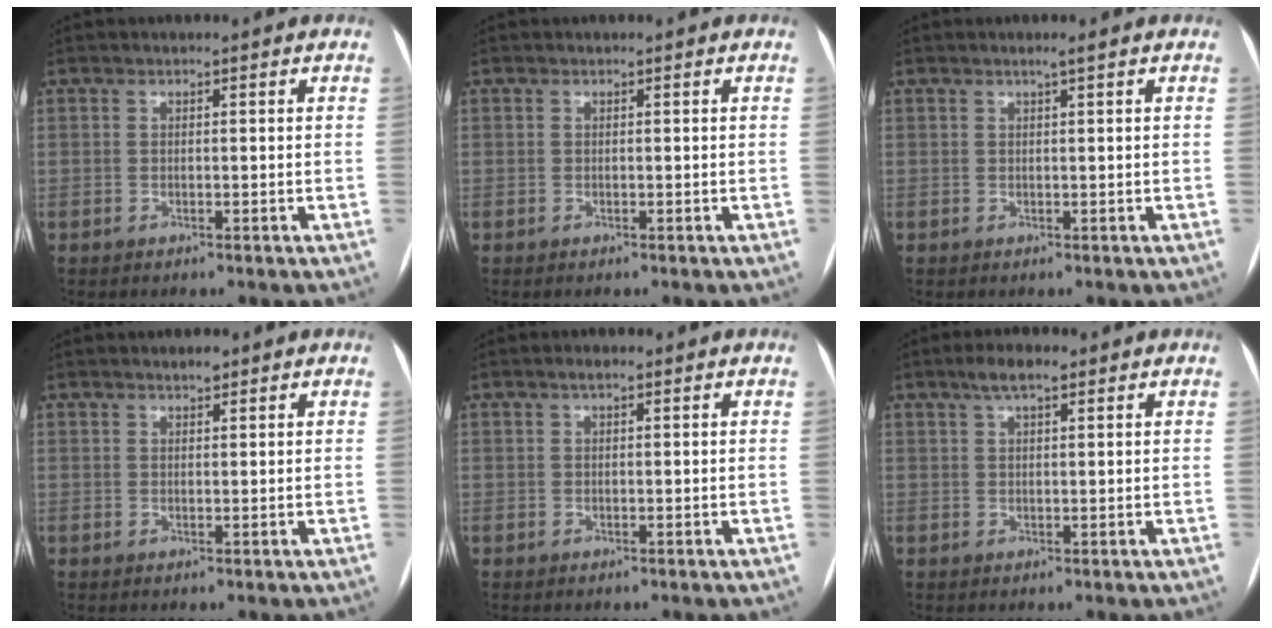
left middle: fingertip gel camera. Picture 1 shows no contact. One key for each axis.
{"total": 0.0}
{"total": 0.9, "fx": 0.5, "fy": -0.2, "fz": 0.6, "tx": -0.017, "ty": -0.001, "tz": 0.014}
{"total": 1.3, "fx": 1.1, "fy": 0.4, "fz": 0.7, "tx": -0.014, "ty": 0.003, "tz": 0.019}
{"total": 1.1, "fx": 0.6, "fy": 0.3, "fz": 0.9, "tx": -0.017, "ty": 0.008, "tz": 0.010}
{"total": 3.9, "fx": 2.5, "fy": 1.1, "fz": 2.8, "tx": -0.056, "ty": 0.014, "tz": 0.044}